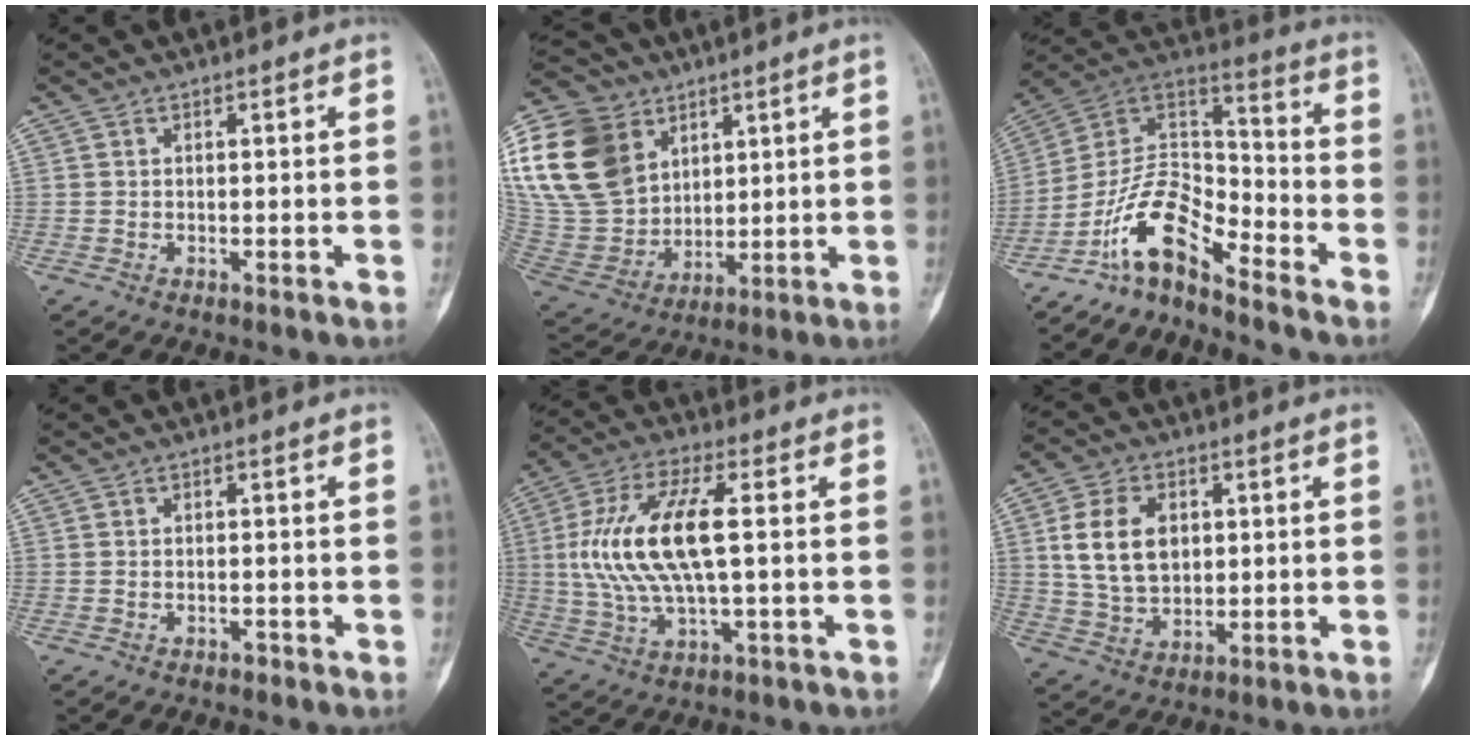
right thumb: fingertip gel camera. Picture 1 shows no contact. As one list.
[{"total": 25.6, "force": [9.8, 19.6, 13.2], "torque": [-0.286, 0.009, 0.207]}, {"total": 11.8, "force": [-9.0, 4.3, 6.4], "torque": [-0.106, 0.103, -0.179]}, {"total": 0.7, "force": [-0.6, 0.4, 0.2], "torque": [-0.001, 0.004, -0.011]}, {"total": 15.5, "force": [1.3, 5.6, 14.4], "torque": [-0.306, 0.015, 0.026]}, {"total": 11.3, "force": [2.3, 7.9, 7.8], "torque": [-0.130, -0.006, 0.050]}]